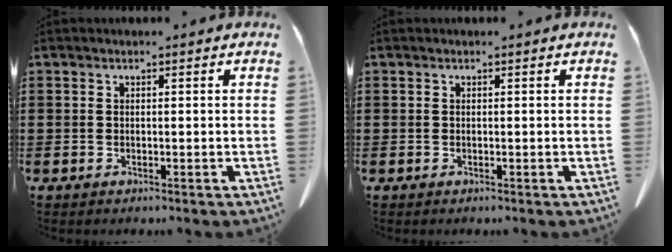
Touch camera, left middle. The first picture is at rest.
{"total": 0.0}